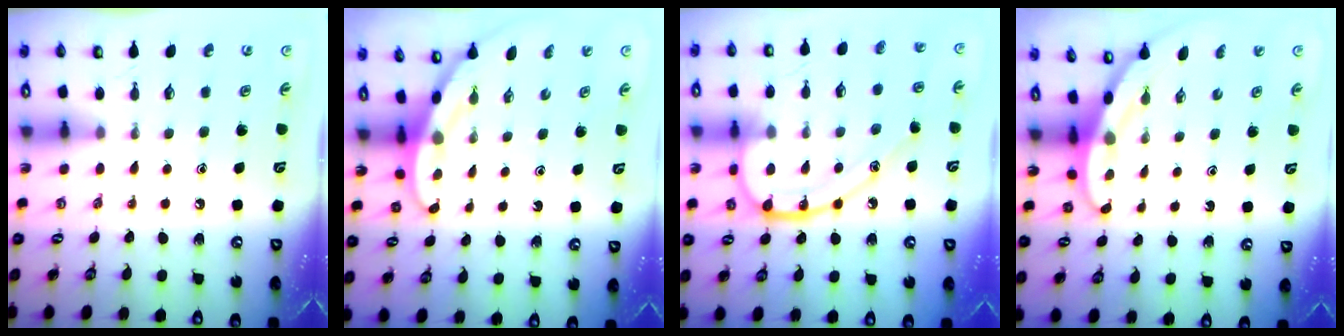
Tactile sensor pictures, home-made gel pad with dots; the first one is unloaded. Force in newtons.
{"total": 3.4, "press": 3.4, "slide": 0.1}
{"total": 15.8, "press": 15.8, "slide": 1.1}
{"total": 3.2, "press": 3.2, "slide": 0.2}